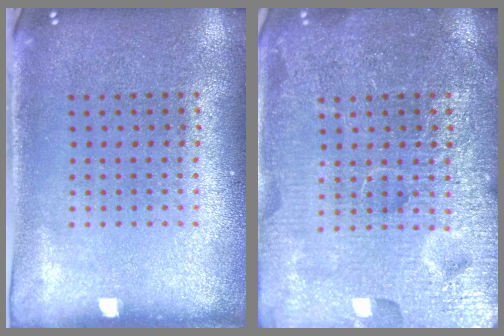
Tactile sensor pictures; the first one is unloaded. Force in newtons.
{"total": 7.0, "press": 7.0, "slide": 0.9}